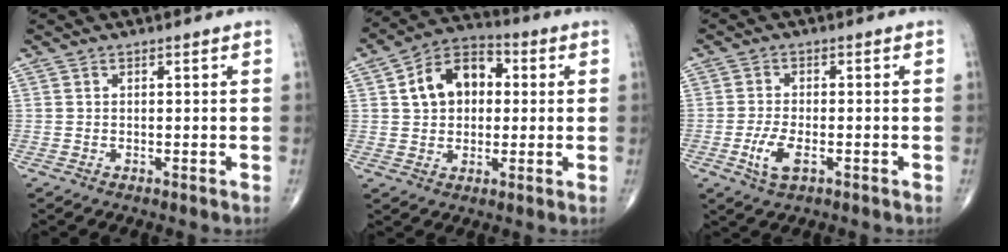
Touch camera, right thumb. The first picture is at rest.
{"total": 12.1, "force": [2.3, 8.5, 8.3], "torque": [-0.111, 0.019, 0.028]}
{"total": 5.0, "force": [-1.8, 2.2, 4.1], "torque": [-0.088, 0.004, -0.030]}